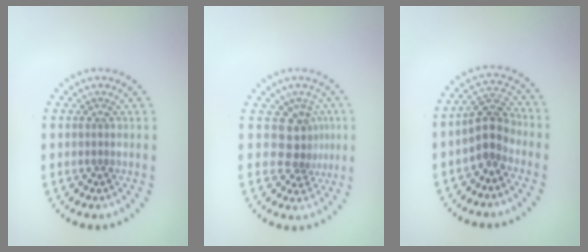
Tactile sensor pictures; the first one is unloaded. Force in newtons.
{"total": 2.9, "press": 2.2, "slide": 1.9}
{"total": 3.3, "press": 3.0, "slide": 1.3}